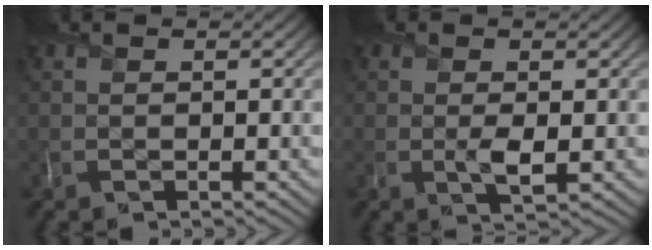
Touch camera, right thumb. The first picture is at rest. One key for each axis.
{"total": 1.8, "fx": -0.1, "fy": 0.5, "fz": 1.7, "tx": -0.036, "ty": -0.005, "tz": -0.001}